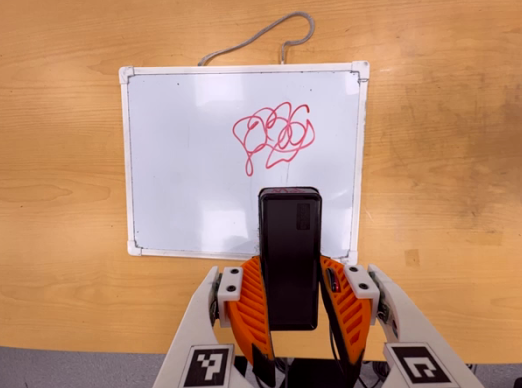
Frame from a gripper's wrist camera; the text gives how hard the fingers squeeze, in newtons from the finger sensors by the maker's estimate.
{"total": 4.9, "left": 3.4, "right": 6.3}